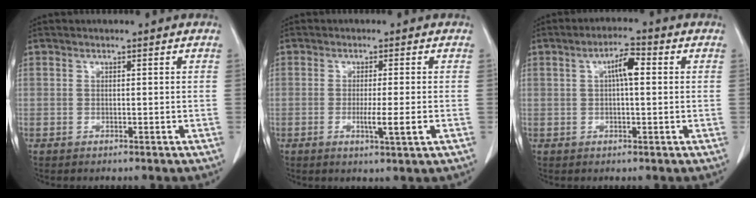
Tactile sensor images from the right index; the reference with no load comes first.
{"total": 4.2, "force": [-1.2, -0.2, 4.0], "torque": [-0.067, -0.011, -0.018]}
{"total": 4.5, "force": [0.9, 1.1, 4.3], "torque": [-0.074, 0.013, 0.012]}